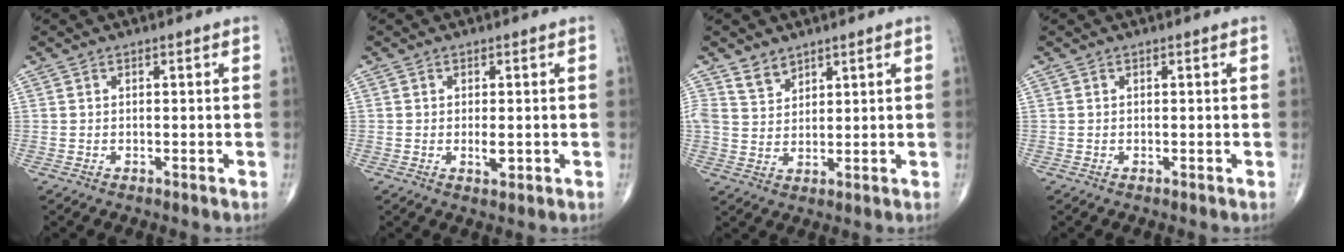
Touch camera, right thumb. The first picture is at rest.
{"total": 2.3, "force": [-0.3, 0.8, 2.1], "torque": [-0.038, -0.005, -0.004]}
{"total": 3.9, "force": [3.1, 2.2, 0.9], "torque": [0.004, -0.025, 0.061]}
{"total": 0.0}